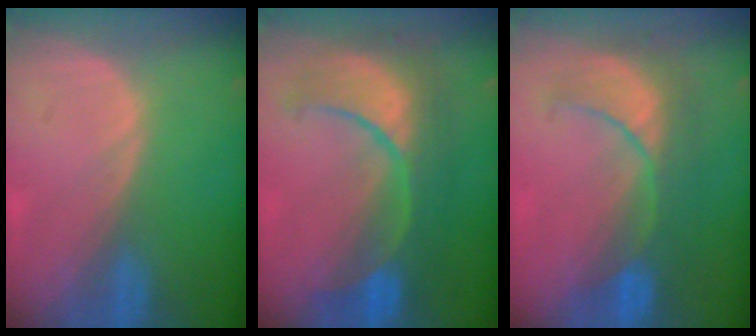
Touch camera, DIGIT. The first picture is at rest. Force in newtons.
{"total": 10.3, "press": 10.3, "slide": 1.1}
{"total": 8.3, "press": 8.2, "slide": 1.1}